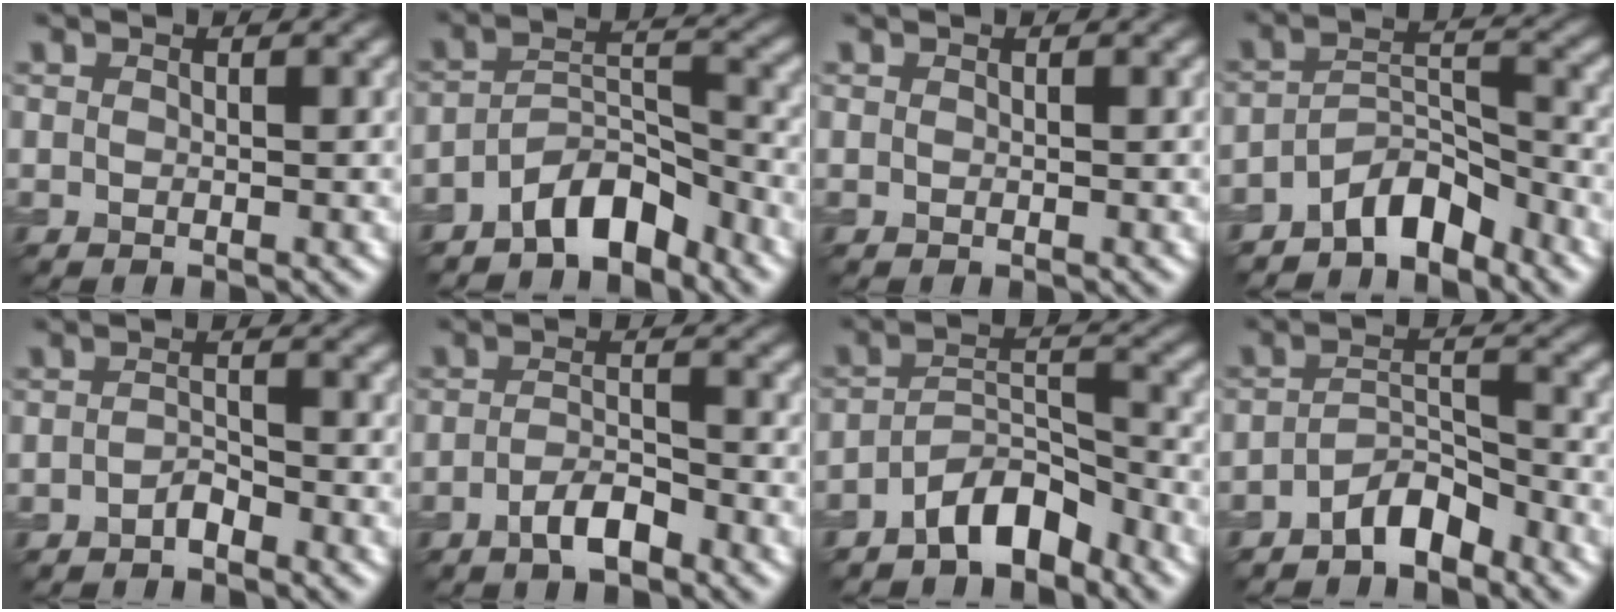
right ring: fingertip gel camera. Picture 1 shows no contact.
{"total": 5.7, "force": [-4.3, 2.2, 3.0], "torque": [-0.040, 0.010, -0.082]}
{"total": 0.0}
{"total": 5.3, "force": [-4.2, 2.1, 2.6], "torque": [-0.033, 0.009, -0.080]}
{"total": 1.4, "force": [-1.1, 0.5, 0.7], "torque": [-0.013, 0.006, -0.022]}
{"total": 3.0, "force": [-1.9, 0.9, 2.1], "torque": [-0.040, 0.007, -0.039]}
{"total": 5.2, "force": [-3.9, 1.9, 2.8], "torque": [-0.041, 0.010, -0.074]}
{"total": 3.7, "force": [-2.9, 1.3, 2.0], "torque": [-0.033, 0.011, -0.056]}